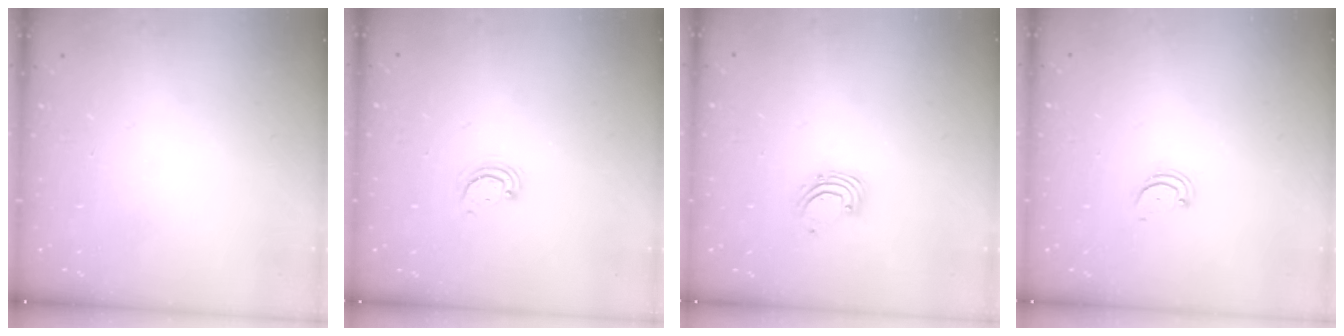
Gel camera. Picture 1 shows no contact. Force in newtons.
{"total": 3.3, "press": 3.3, "slide": 0.3}
{"total": 2.2, "press": 2.2, "slide": 0.2}
{"total": 2.6, "press": 2.5, "slide": 0.5}